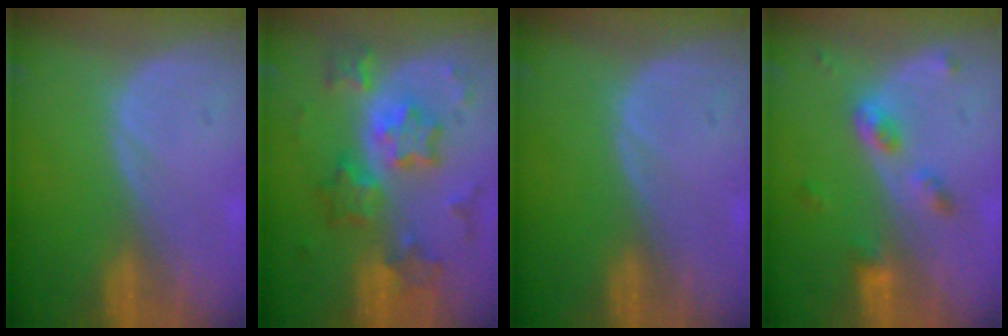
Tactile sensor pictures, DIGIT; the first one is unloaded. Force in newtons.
{"total": 9.1, "press": 9.1, "slide": 0.8}
{"total": 0.0}
{"total": 4.2, "press": 4.1, "slide": 0.8}